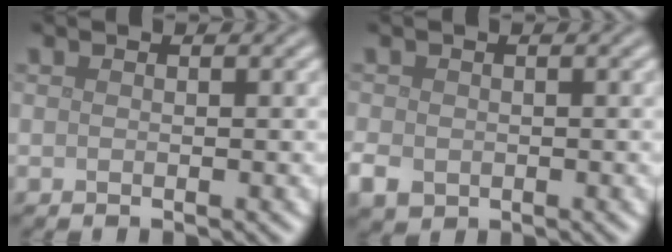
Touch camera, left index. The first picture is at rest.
{"total": 2.3, "force": [-0.7, 1.9, 1.1], "torque": [-0.023, -0.006, -0.016]}